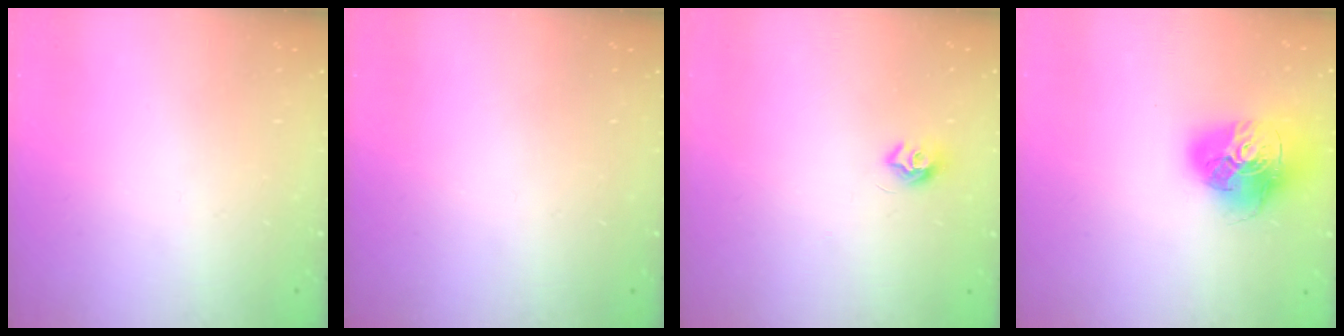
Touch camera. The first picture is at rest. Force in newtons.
{"total": 0.0}
{"total": 7.6, "press": 7.6, "slide": 0.6}
{"total": 16.7, "press": 16.6, "slide": 1.9}